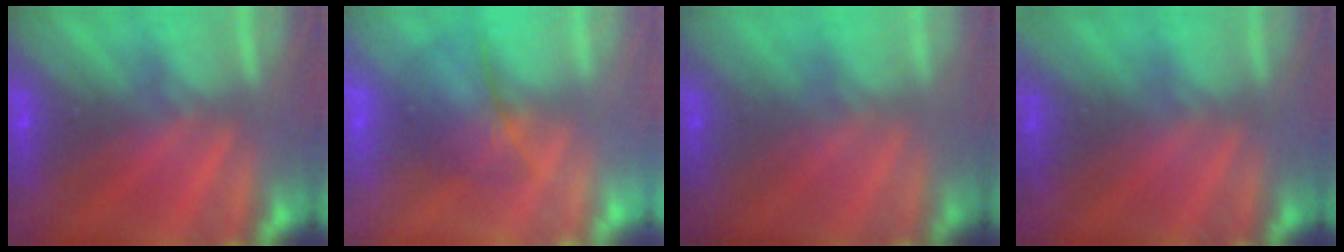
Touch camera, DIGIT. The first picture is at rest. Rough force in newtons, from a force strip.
{"total": 2.2}
{"total": 1.4}
{"total": 2.8}